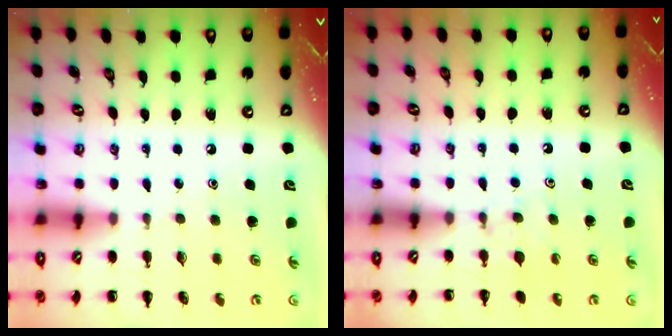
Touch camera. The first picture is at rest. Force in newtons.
{"total": 3.9, "press": 3.7, "slide": 1.2}